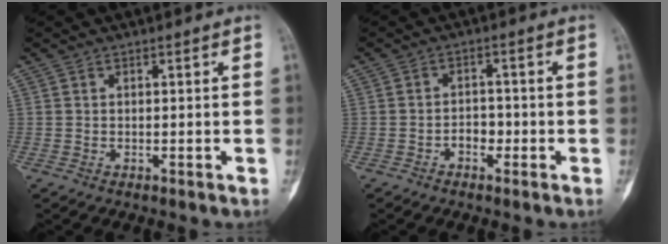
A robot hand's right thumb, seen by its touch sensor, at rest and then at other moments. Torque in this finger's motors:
{"motor_torque": [-0.10, 0.17, 0.28, -0.22, -0.05]}